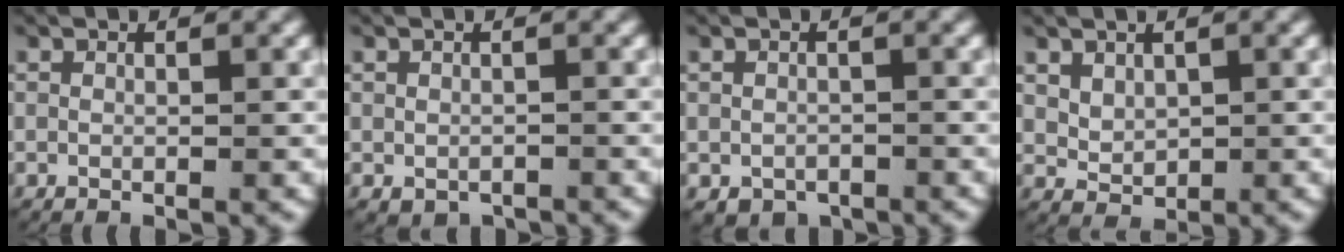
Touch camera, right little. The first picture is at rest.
{"total": 1.5, "force": [-0.9, 1.1, 0.4], "torque": [-0.009, -0.009, -0.008]}
{"total": 2.9, "force": [-1.6, 2.2, 0.9], "torque": [-0.014, -0.015, -0.018]}
{"total": 2.2, "force": [0.8, 1.7, 1.2], "torque": [-0.026, -0.009, 0.027]}